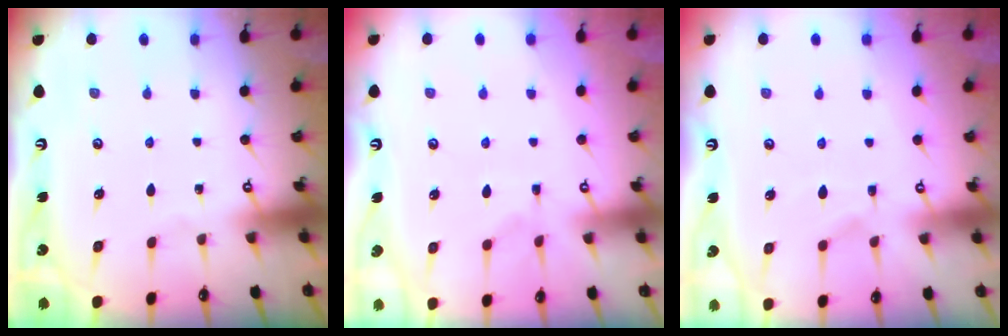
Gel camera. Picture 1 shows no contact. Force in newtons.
{"total": 1.3, "press": 0.5, "slide": 1.2}
{"total": 1.7, "press": 1.1, "slide": 1.2}